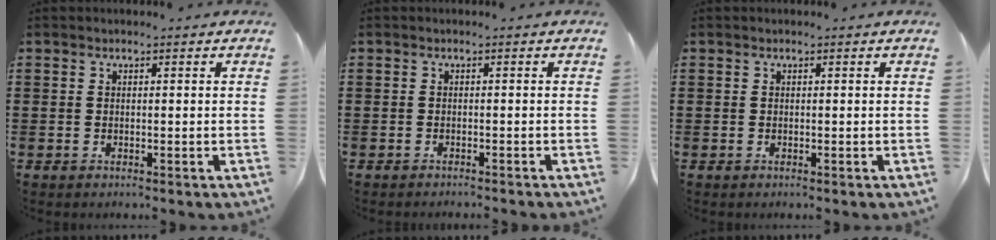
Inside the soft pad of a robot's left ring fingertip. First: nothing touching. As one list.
[{"total": 0.6, "force": [-0.6, -0.1, 0.1], "torque": [-0.005, -0.001, -0.013]}, {"total": 0.0}]